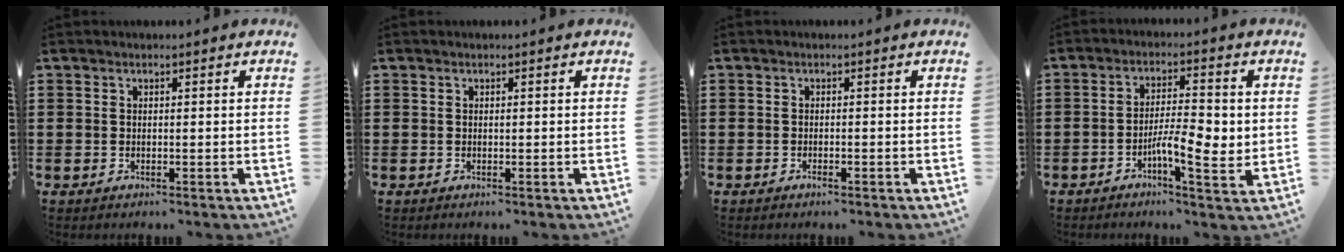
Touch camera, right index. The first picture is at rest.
{"total": 0.0}
{"total": 0.6, "force": [-0.4, 0.0, 0.4], "torque": [-0.009, -0.003, -0.006]}
{"total": 6.5, "force": [-1.5, 1.9, 6.0], "torque": [-0.098, 0.001, -0.030]}